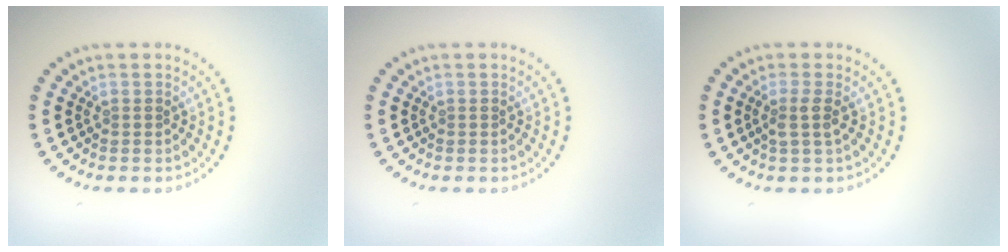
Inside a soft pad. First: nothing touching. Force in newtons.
{"total": 0.0}
{"total": 1.5, "press": 1.2, "slide": 0.9}